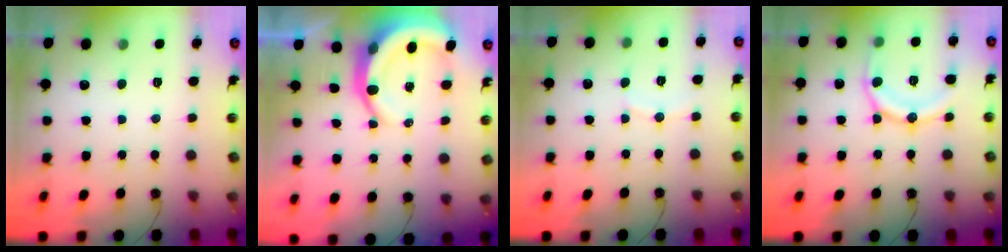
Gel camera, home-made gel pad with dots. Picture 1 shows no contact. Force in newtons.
{"total": 9.4, "press": 9.3, "slide": 1.2}
{"total": 5.2, "press": 5.2, "slide": 0.6}
{"total": 14.6, "press": 14.5, "slide": 1.6}